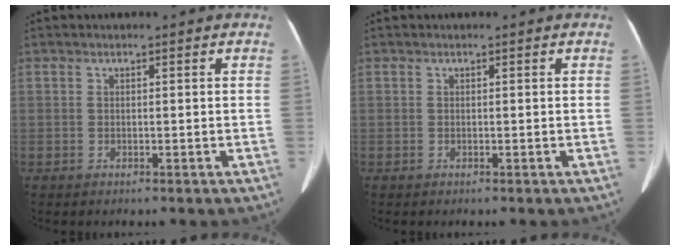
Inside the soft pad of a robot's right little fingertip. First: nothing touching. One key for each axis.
{"total": 0.0}